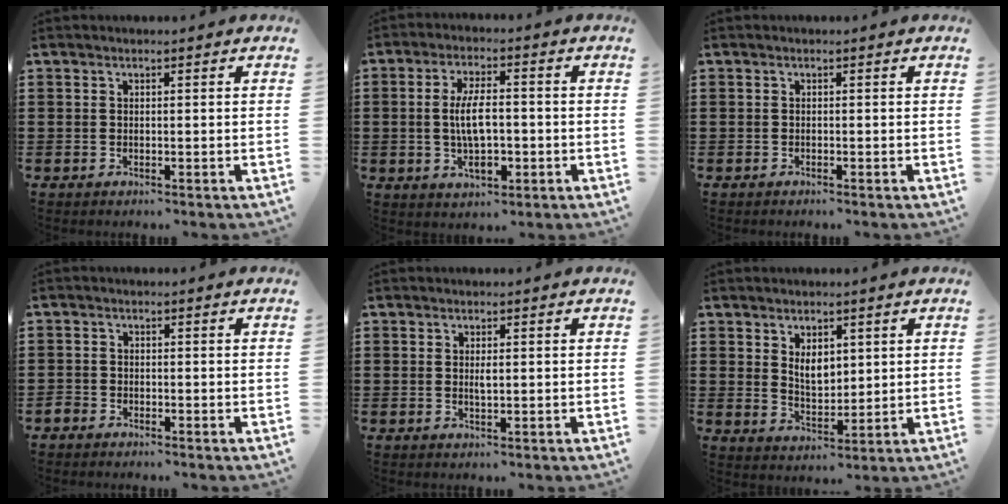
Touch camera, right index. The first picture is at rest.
{"total": 7.5, "force": [-0.7, 3.3, 6.7], "torque": [-0.117, -0.001, -0.019]}
{"total": 0.0}
{"total": 1.2, "force": [-1.2, 0.4, 0.0], "torque": [-0.003, 0.003, -0.025]}
{"total": 1.4, "force": [0.2, 0.4, 1.3], "torque": [-0.027, 0.001, 0.002]}
{"total": 4.0, "force": [1.8, 2.4, 2.7], "torque": [-0.044, 0.000, 0.029]}